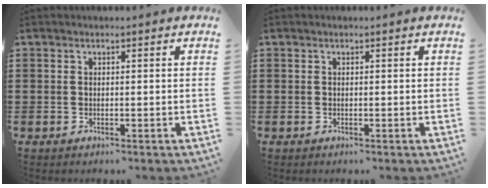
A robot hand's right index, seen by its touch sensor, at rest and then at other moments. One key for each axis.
{"total": 0.0}